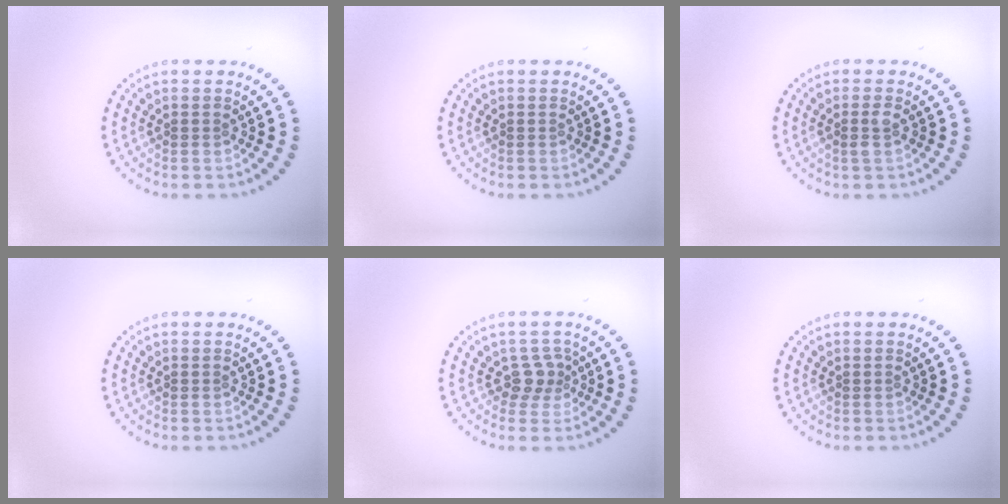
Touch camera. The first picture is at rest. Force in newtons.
{"total": 0.0}
{"total": 1.0, "press": 0.9, "slide": 0.3}
{"total": 0.0}
{"total": 2.0, "press": 1.6, "slide": 1.2}
{"total": 0.0}